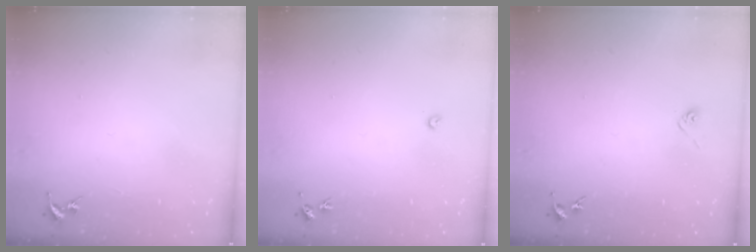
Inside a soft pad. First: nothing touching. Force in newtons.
{"total": 2.4, "press": 2.4, "slide": 0.3}
{"total": 2.9, "press": 2.8, "slide": 0.8}